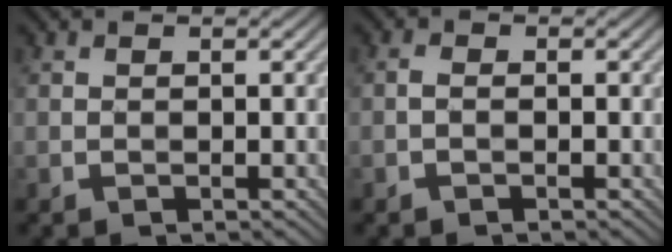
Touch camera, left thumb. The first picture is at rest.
{"total": 0.9, "force": [-0.5, 0.4, 0.7], "torque": [-0.016, 0.001, -0.013]}